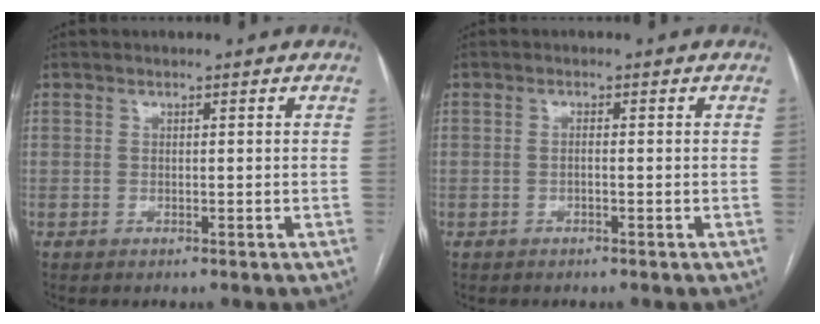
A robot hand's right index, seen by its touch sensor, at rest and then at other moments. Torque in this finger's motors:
{"motor_torque": [-0.08, -0.14, 0.00, -0.02]}